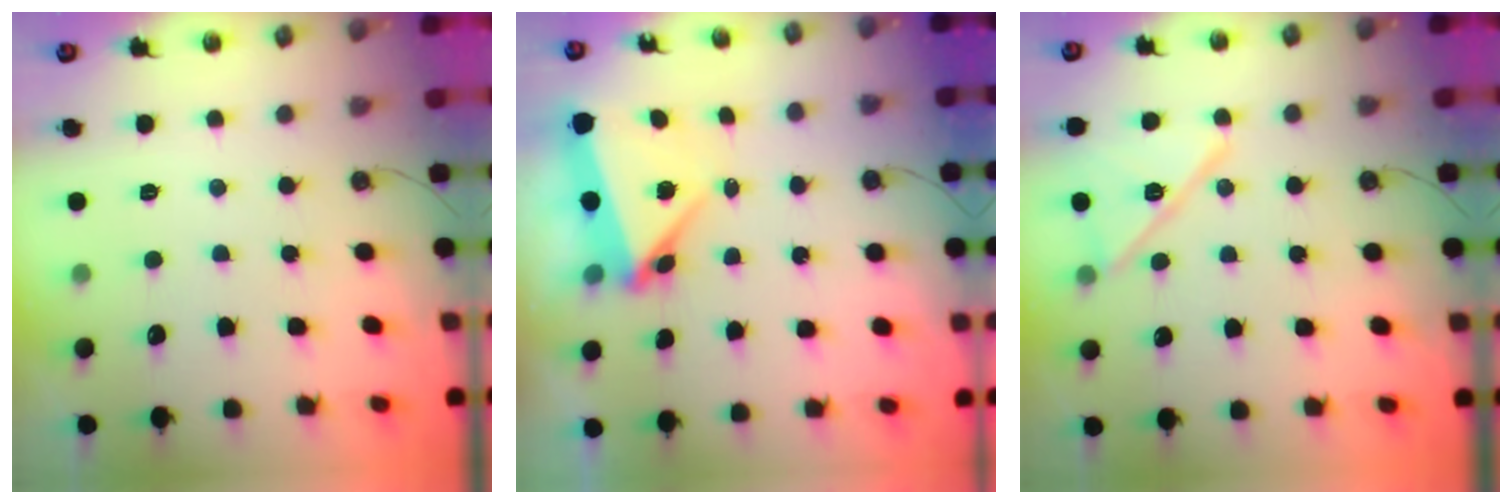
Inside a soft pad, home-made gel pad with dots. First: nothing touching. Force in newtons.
{"total": 6.3, "press": 5.5, "slide": 3.0}
{"total": 13.6, "press": 13.6, "slide": 0.6}